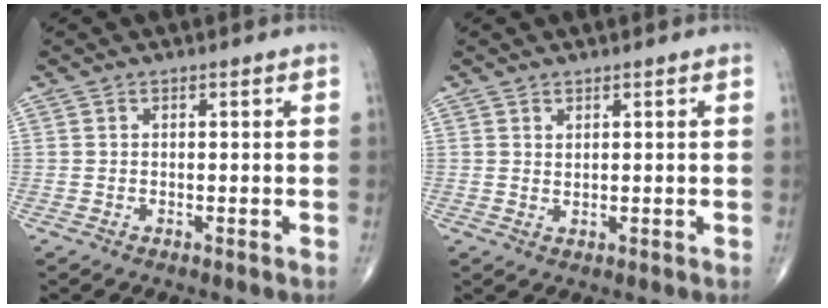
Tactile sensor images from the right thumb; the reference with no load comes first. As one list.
[{"total": 1.1, "force": [0.8, 0.4, 0.7], "torque": [-0.008, -0.008, 0.016]}]